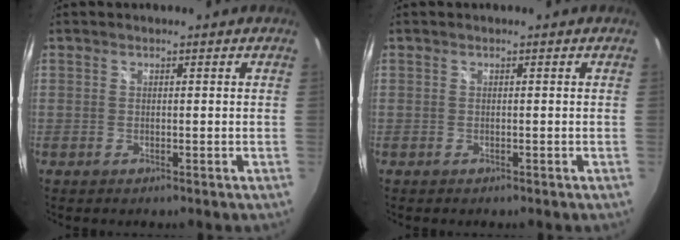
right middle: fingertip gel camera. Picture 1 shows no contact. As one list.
[{"total": 0.0}]